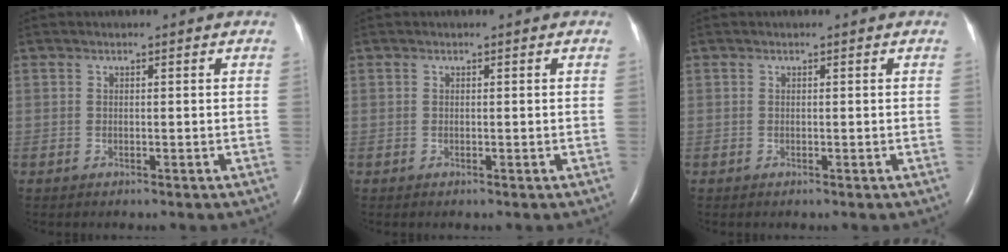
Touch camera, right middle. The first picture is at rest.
{"total": 0.0}
{"total": 0.0}